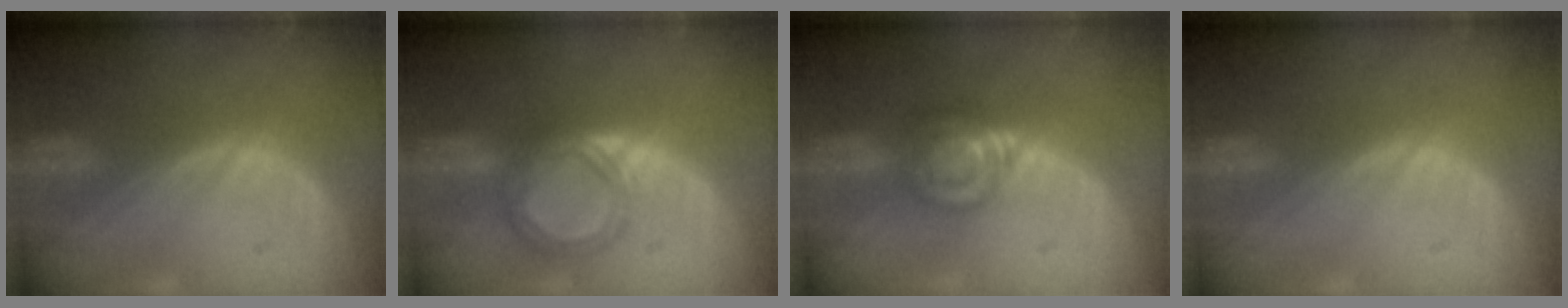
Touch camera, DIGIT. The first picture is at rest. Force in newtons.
{"total": 5.6, "press": 5.3, "slide": 1.9}
{"total": 6.7, "press": 5.7, "slide": 3.4}
{"total": 0.0}